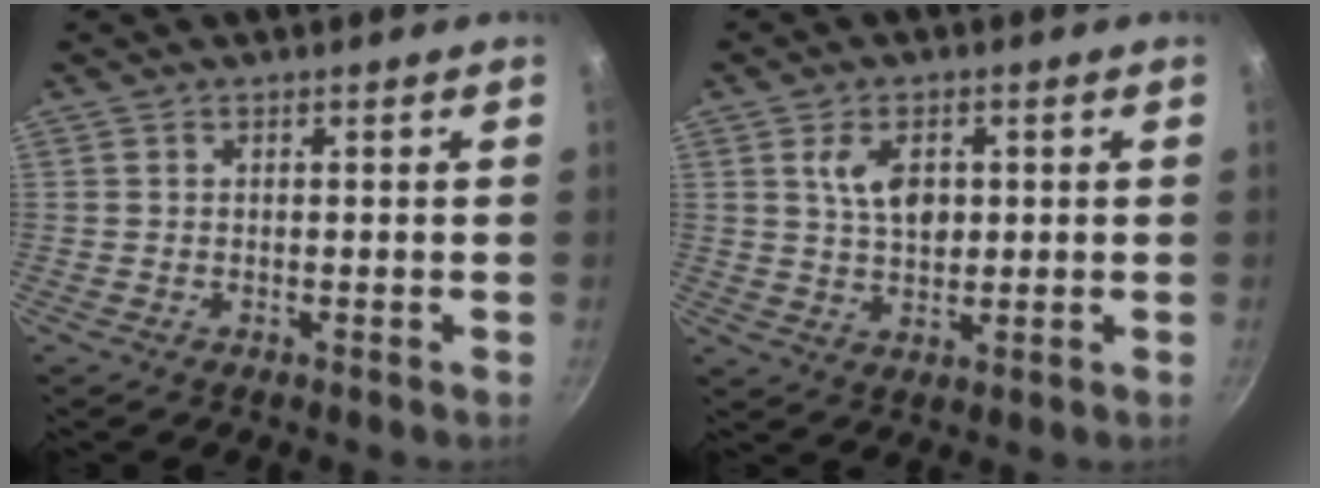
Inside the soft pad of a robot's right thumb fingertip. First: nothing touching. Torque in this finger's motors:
{"motor_torque": [-0.14, 0.45, 0.17, 0.33, 0.28]}